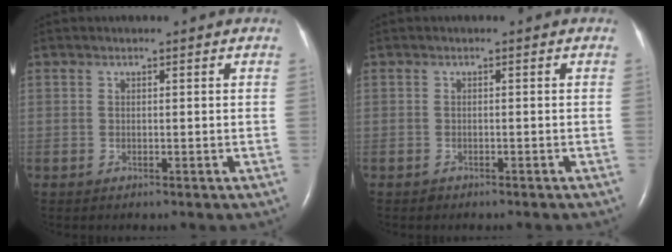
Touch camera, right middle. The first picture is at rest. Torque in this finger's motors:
{"motor_torque": [-0.18, -0.03, -0.02, 0.00]}